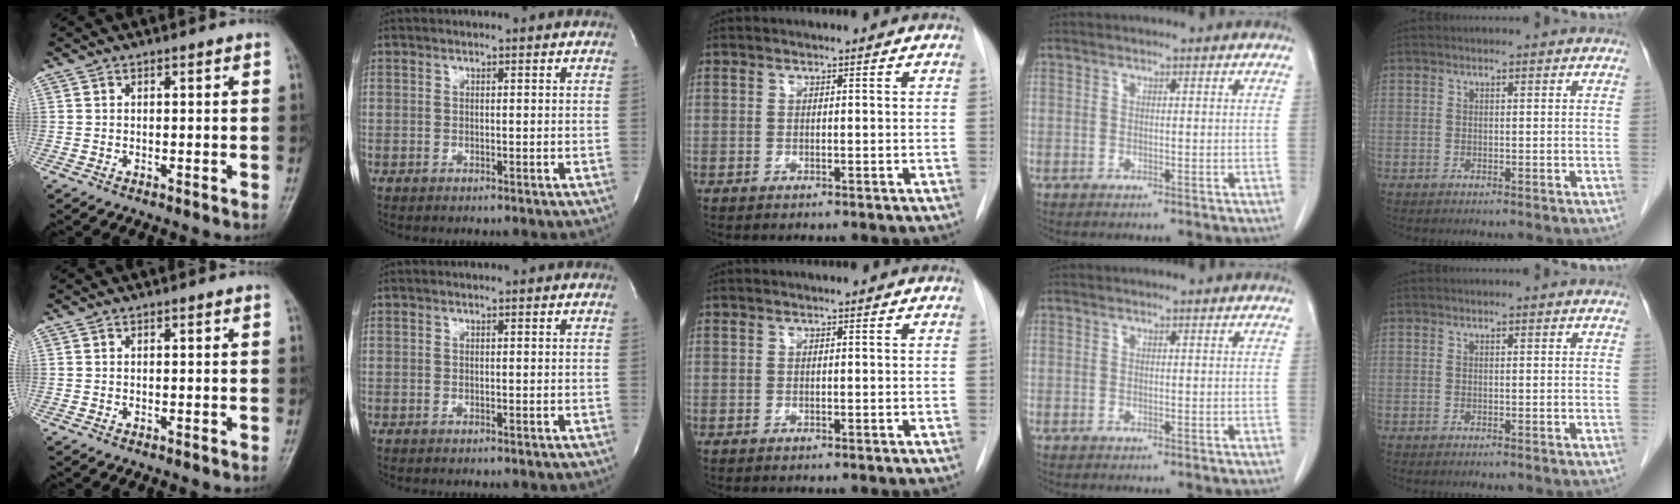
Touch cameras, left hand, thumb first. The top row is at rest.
{}